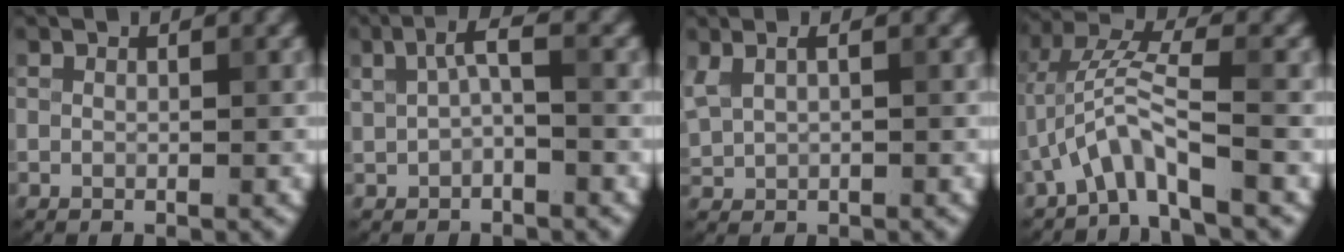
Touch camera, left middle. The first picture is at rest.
{"total": 2.7, "force": [0.4, 0.9, 2.5], "torque": [-0.049, 0.008, 0.003]}
{"total": 2.1, "force": [1.0, 1.0, 1.5], "torque": [-0.038, 0.002, 0.026]}
{"total": 4.6, "force": [-2.3, 0.8, 3.9], "torque": [-0.079, 0.018, -0.047]}